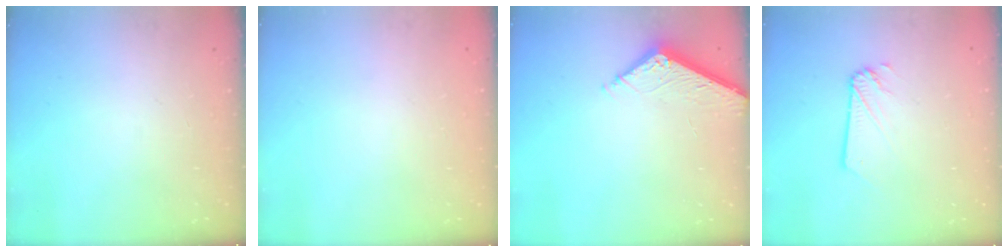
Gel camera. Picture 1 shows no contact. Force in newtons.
{"total": 0.0}
{"total": 7.1, "press": 7.1, "slide": 0.3}
{"total": 2.0, "press": 2.0, "slide": 0.3}